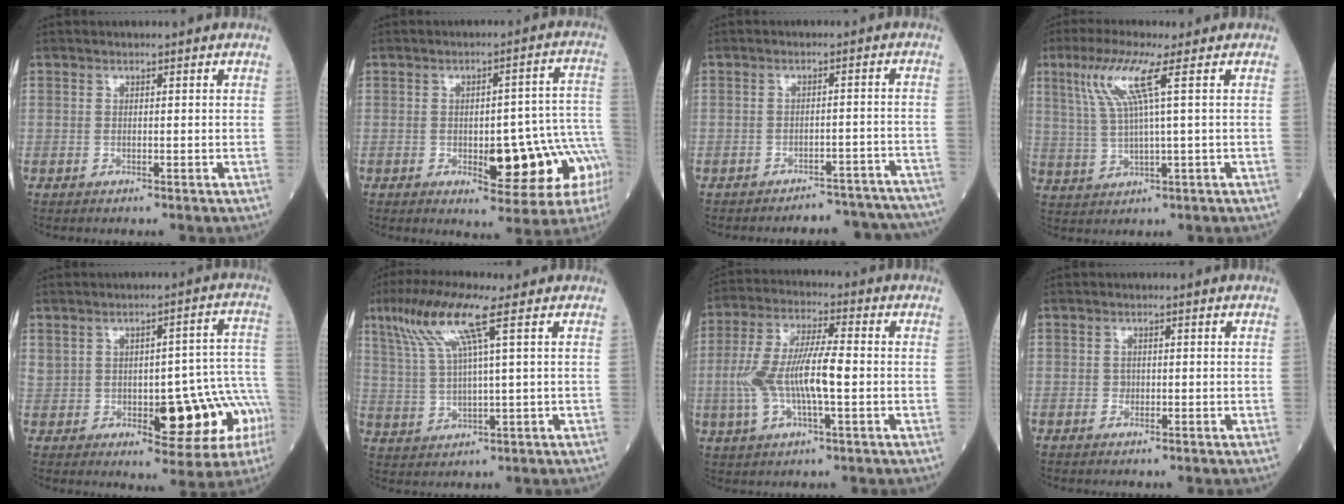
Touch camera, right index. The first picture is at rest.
{"total": 14.2, "force": [-3.8, 4.1, 13.0], "torque": [-0.109, 0.030, -0.032]}
{"total": 11.7, "force": [-11.4, 2.4, 0.8], "torque": [0.016, 0.029, -0.123]}
{"total": 7.8, "force": [3.3, -0.6, 7.0], "torque": [-0.153, 0.008, 0.073]}
{"total": 15.2, "force": [-2.1, 5.7, 13.9], "torque": [-0.161, 0.035, -0.004]}
{"total": 9.6, "force": [4.9, 0.0, 8.2], "torque": [-0.181, 0.018, 0.103]}
{"total": 10.7, "force": [-0.9, 2.6, 10.3], "torque": [-0.215, 0.014, -0.014]}
{"total": 0.6, "force": [0.0, 0.6, 0.2], "torque": [0.000, 0.004, 0.001]}